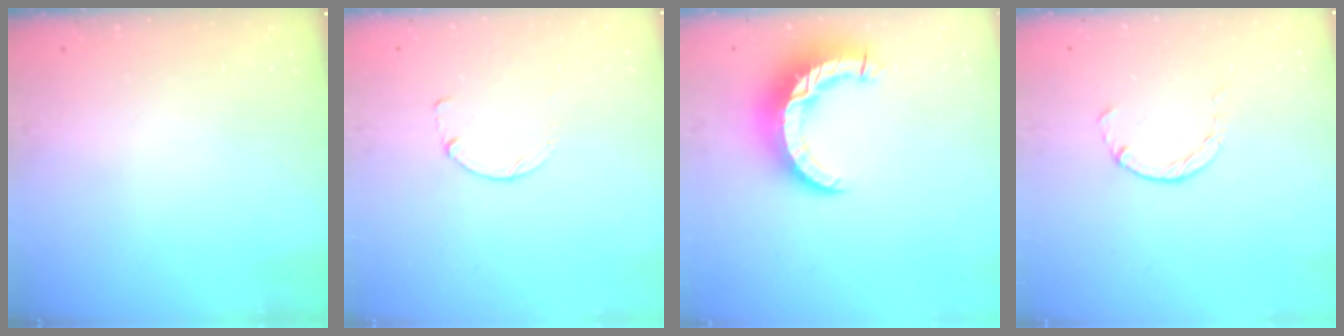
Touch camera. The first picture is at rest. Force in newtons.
{"total": 0.0}
{"total": 11.4, "press": 11.3, "slide": 1.1}
{"total": 2.1, "press": 2.1, "slide": 0.3}